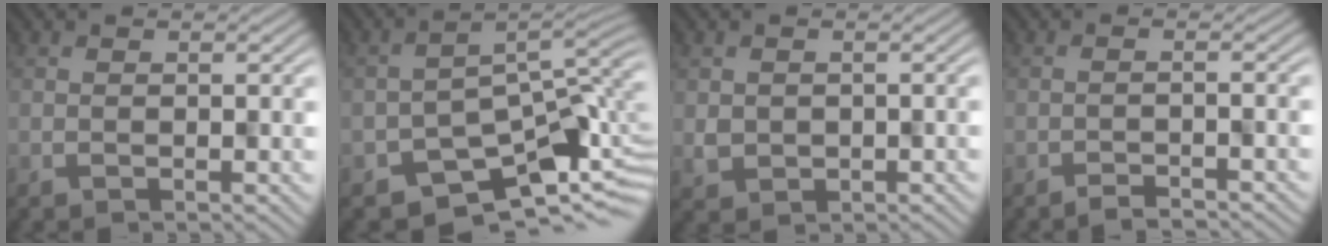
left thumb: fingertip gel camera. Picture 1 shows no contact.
{"total": 6.1, "force": [-4.2, 3.4, 2.9], "torque": [-0.025, -0.021, -0.071]}
{"total": 2.1, "force": [0.5, 2.0, -0.4], "torque": [0.005, -0.015, 0.006]}
{"total": 2.0, "force": [-1.9, -0.1, -0.1], "torque": [0.005, 0.009, -0.036]}